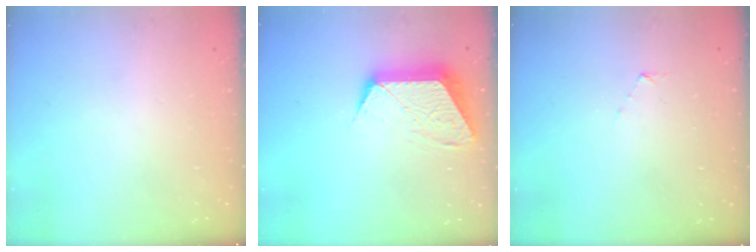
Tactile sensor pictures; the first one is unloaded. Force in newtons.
{"total": 11.3, "press": 11.3, "slide": 0.7}
{"total": 2.9, "press": 2.8, "slide": 0.3}